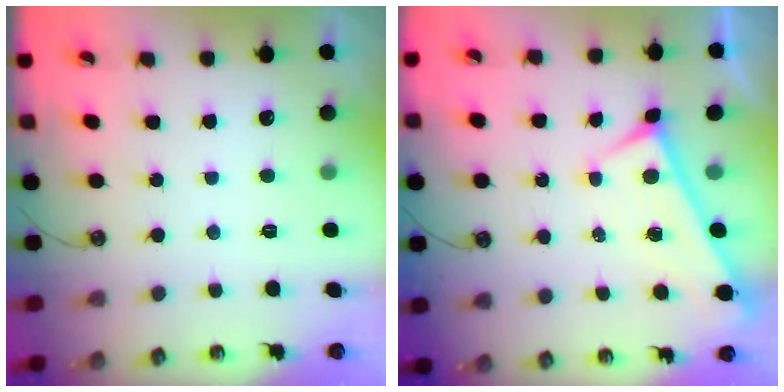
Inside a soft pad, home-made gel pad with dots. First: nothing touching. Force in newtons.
{"total": 0.0}